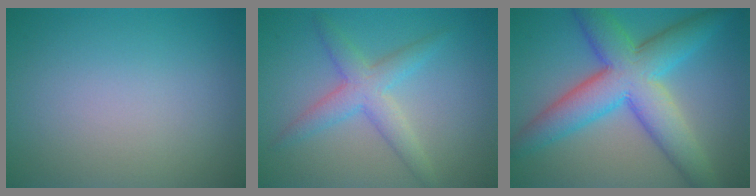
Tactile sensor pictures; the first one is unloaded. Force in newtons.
{"total": 3.6, "press": 3.6, "slide": 0.0}
{"total": 9.2, "press": 9.2, "slide": 0.1}